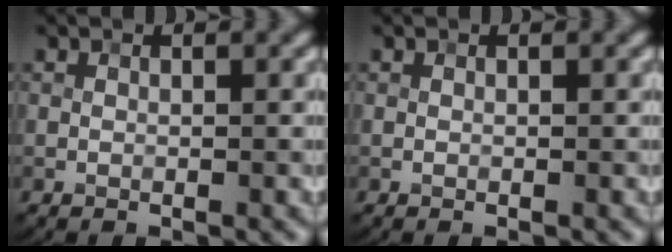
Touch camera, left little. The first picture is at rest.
{"total": 0.0}